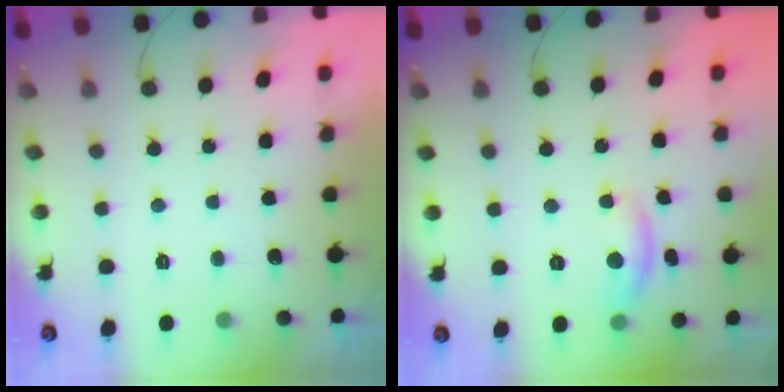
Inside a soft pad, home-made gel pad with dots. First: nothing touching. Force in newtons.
{"total": 8.2, "press": 8.2, "slide": 0.3}